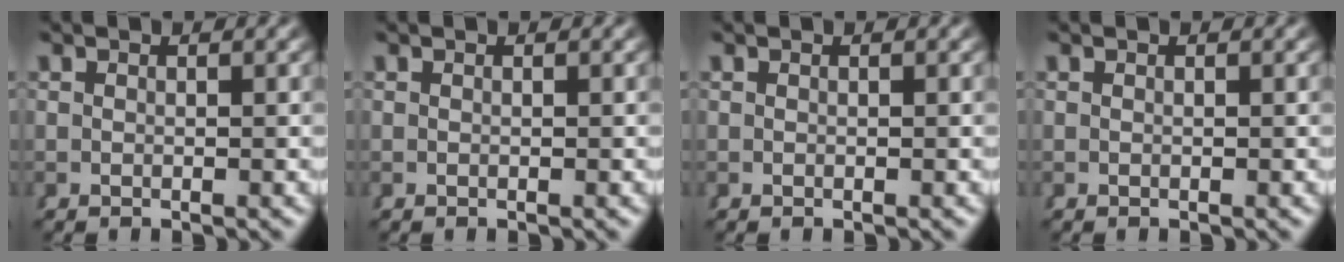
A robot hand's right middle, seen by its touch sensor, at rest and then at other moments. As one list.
[{"total": 0.0}, {"total": 0.0}, {"total": 0.0}]